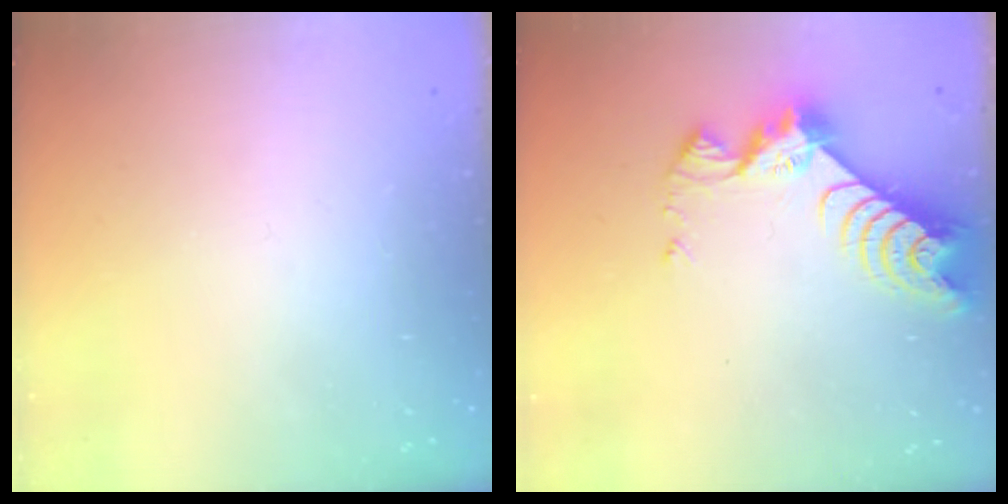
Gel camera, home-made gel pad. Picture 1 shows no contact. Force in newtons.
{"total": 9.3, "press": 9.2, "slide": 0.8}